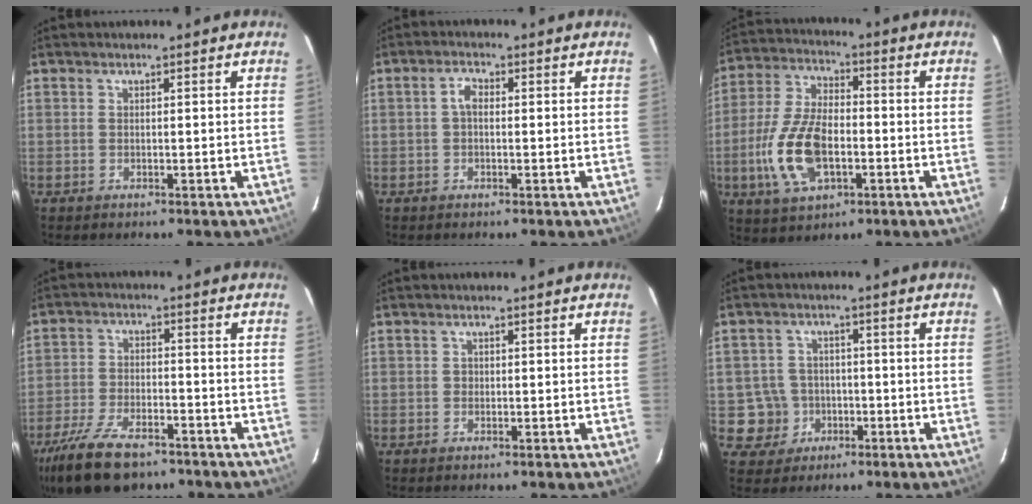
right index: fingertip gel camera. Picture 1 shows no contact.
{"total": 2.2, "force": [0.0, 1.3, 1.7], "torque": [-0.036, 0.010, -0.002]}
{"total": 14.5, "force": [-3.9, 7.4, 11.8], "torque": [-0.258, 0.001, -0.069]}
{"total": 15.4, "force": [-11.0, 6.6, 8.5], "torque": [-0.198, -0.026, -0.195]}
{"total": 0.6, "force": [-0.2, 0.6, 0.0], "torque": [0.003, 0.001, -0.003]}
{"total": 6.1, "force": [-1.6, 5.8, 0.4], "torque": [-0.022, 0.026, -0.020]}